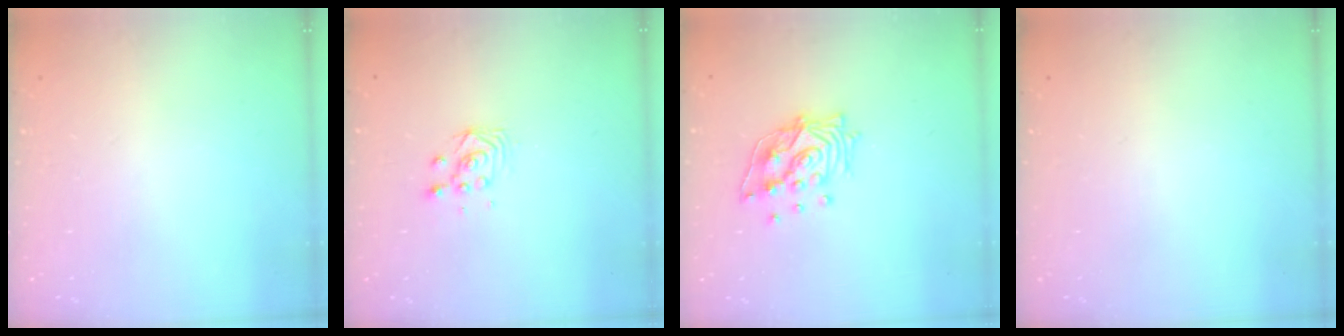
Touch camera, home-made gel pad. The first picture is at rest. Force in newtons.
{"total": 2.8, "press": 2.8, "slide": 0.3}
{"total": 14.1, "press": 14.0, "slide": 1.8}
{"total": 0.0}